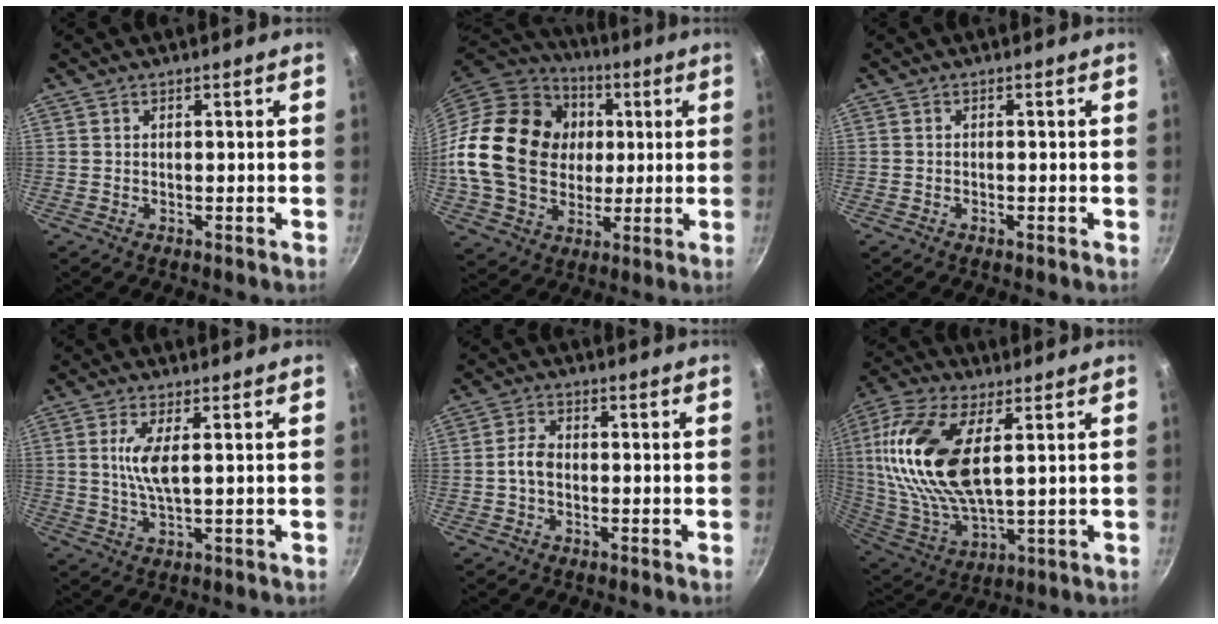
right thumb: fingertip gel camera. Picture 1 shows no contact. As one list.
[{"total": 24.9, "force": [2.1, 19.8, 15.0], "torque": [-0.252, 0.020, 0.041]}, {"total": 0.6, "force": [-0.4, 0.0, 0.5], "torque": [-0.011, 0.003, -0.010]}, {"total": 5.5, "force": [1.1, 1.3, 5.2], "torque": [-0.113, -0.004, 0.024]}, {"total": 3.4, "force": [-0.7, 2.3, 2.5], "torque": [-0.047, 0.018, -0.019]}, {"total": 20.6, "force": [5.2, 9.6, 17.5], "torque": [-0.355, -0.015, 0.101]}]